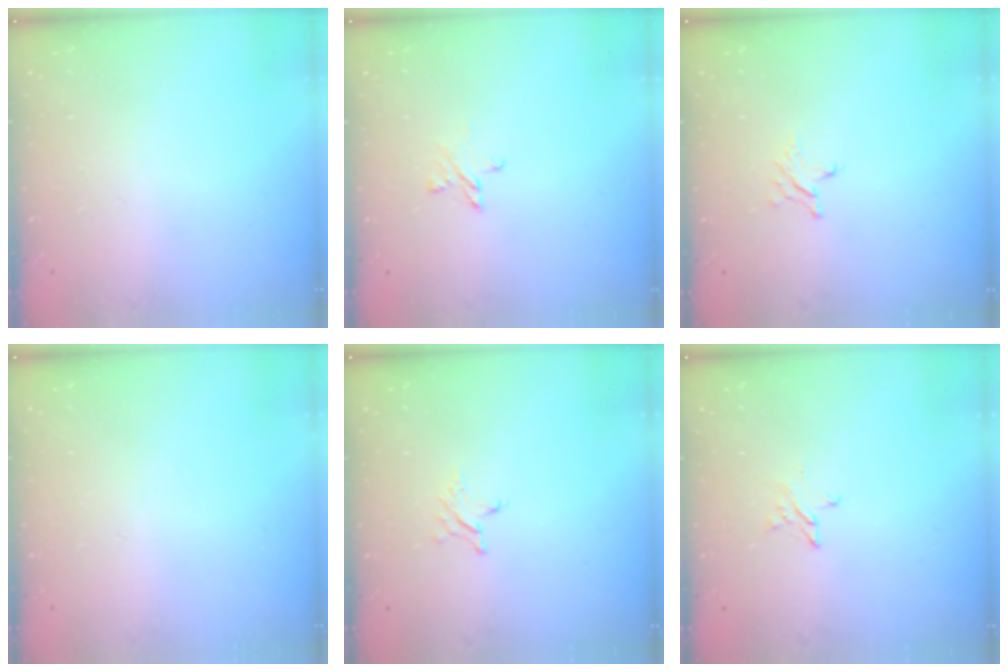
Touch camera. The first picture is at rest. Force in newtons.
{"total": 3.5, "press": 3.5, "slide": 0.3}
{"total": 2.7, "press": 2.7, "slide": 0.3}
{"total": 0.0}
{"total": 2.7, "press": 2.7, "slide": 0.3}
{"total": 2.2, "press": 2.2, "slide": 0.2}